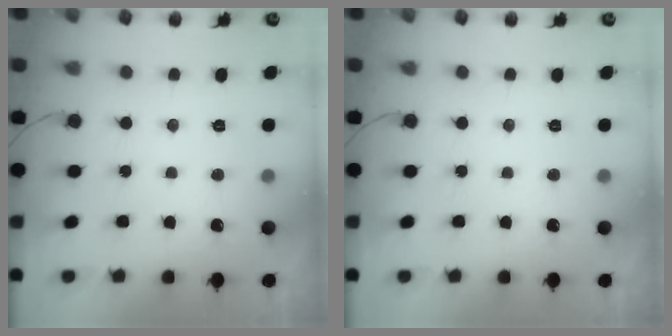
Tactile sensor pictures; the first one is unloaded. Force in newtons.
{"total": 0.0}